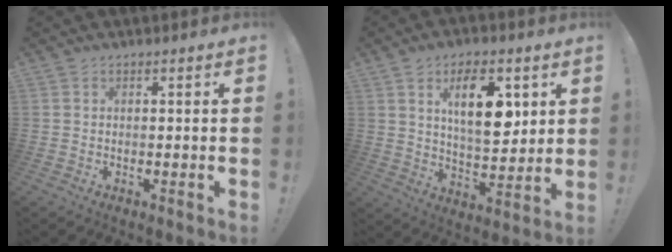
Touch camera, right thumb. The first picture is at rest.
{"total": 15.1, "force": [5.7, 7.3, 11.9], "torque": [-0.164, -0.008, 0.096]}